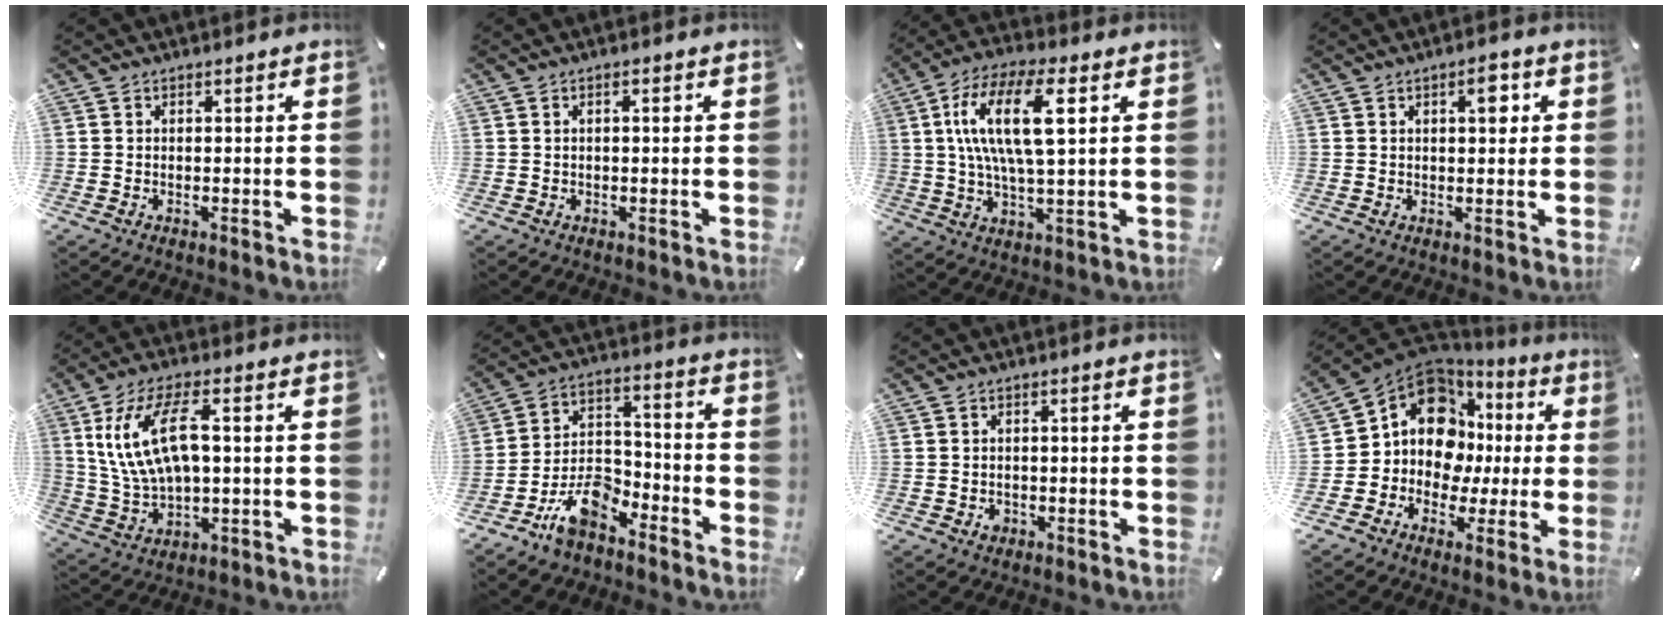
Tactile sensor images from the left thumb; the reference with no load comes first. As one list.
[{"total": 1.2, "force": [0.0, 0.4, 1.2], "torque": [-0.022, 0.002, -0.001]}, {"total": 15.9, "force": [4.1, 5.7, 14.3], "torque": [-0.302, 0.003, 0.063]}, {"total": 5.1, "force": [1.5, 2.3, 4.2], "torque": [-0.055, -0.004, 0.016]}, {"total": 13.8, "force": [3.2, 6.5, 11.8], "torque": [-0.253, 0.004, 0.056]}, {"total": 12.0, "force": [-8.7, 6.2, 5.5], "torque": [-0.098, 0.048, -0.160]}, {"total": 1.8, "force": [-0.8, 1.5, 0.6], "torque": [-0.012, 0.005, -0.017]}, {"total": 14.2, "force": [2.8, 11.9, 7.1], "torque": [-0.142, -0.036, 0.053]}]